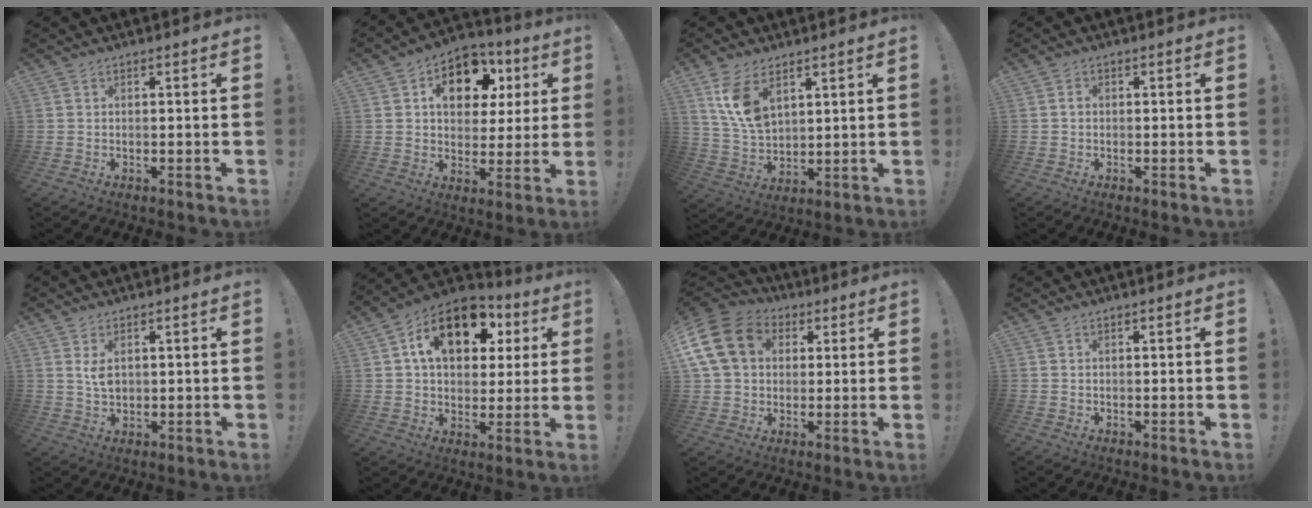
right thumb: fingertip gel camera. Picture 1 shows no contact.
{"total": 14.6, "force": [5.5, 10.2, 8.8], "torque": [-0.124, -0.015, 0.101]}
{"total": 10.8, "force": [5.8, 6.4, 6.5], "torque": [-0.120, -0.022, 0.112]}
{"total": 0.9, "force": [-0.2, 0.8, 0.5], "torque": [-0.012, 0.006, -0.004]}
{"total": 4.1, "force": [1.1, 2.7, 2.9], "torque": [-0.040, -0.002, 0.019]}
{"total": 17.9, "force": [7.0, 11.5, 11.9], "torque": [-0.187, -0.011, 0.124]}
{"total": 17.6, "force": [4.7, 13.7, 9.9], "torque": [-0.175, -0.004, 0.096]}
{"total": 0.0}